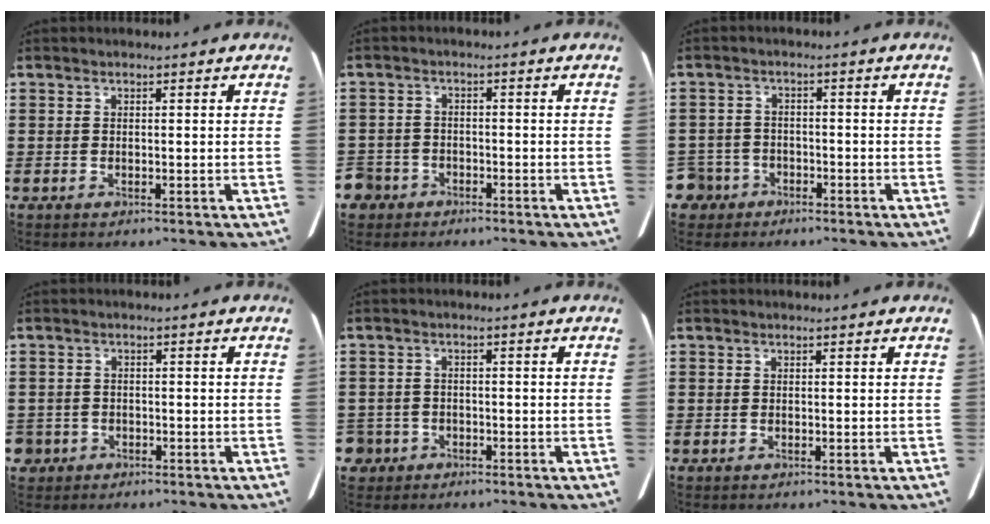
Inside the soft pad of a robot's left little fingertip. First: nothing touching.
{"total": 2.8, "force": [-2.2, 1.6, 0.5], "torque": [-0.021, -0.003, -0.050]}
{"total": 3.2, "force": [-2.4, 2.1, 0.7], "torque": [-0.041, -0.006, -0.056]}
{"total": 1.5, "force": [-1.1, 1.0, 0.2], "torque": [-0.015, -0.001, -0.029]}
{"total": 2.2, "force": [-1.6, 1.5, 0.5], "torque": [-0.022, -0.002, -0.038]}
{"total": 0.0}